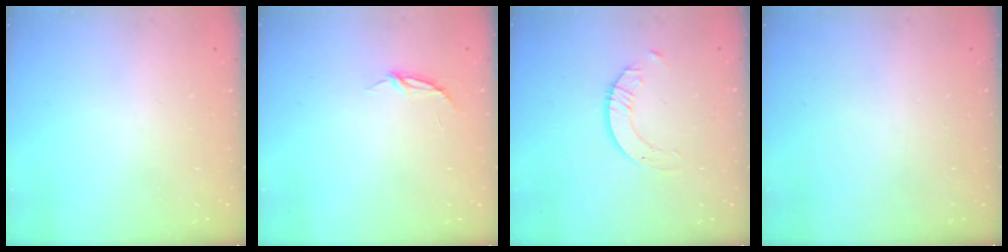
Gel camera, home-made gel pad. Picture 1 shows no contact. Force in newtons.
{"total": 3.3, "press": 3.3, "slide": 0.3}
{"total": 2.0, "press": 2.0, "slide": 0.2}
{"total": 0.0}